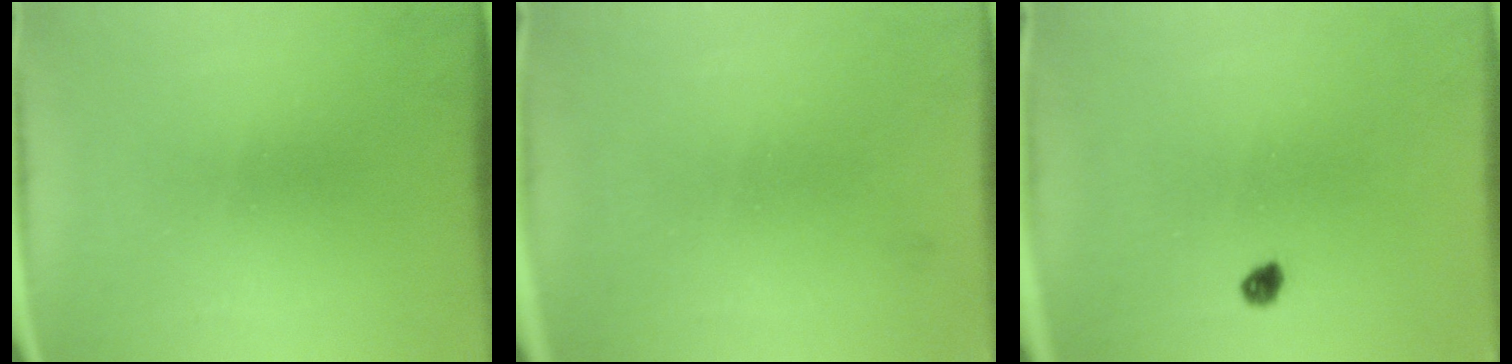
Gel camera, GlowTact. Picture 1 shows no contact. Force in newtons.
{"total": 1.1}
{"total": 1.7}